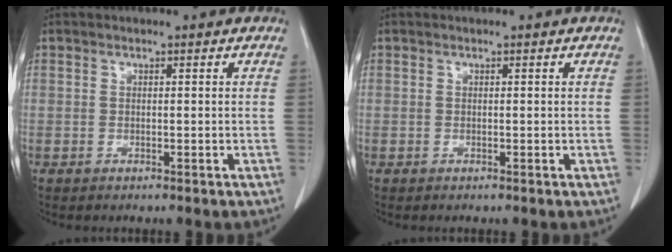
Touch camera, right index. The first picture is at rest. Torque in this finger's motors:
{"motor_torque": [-0.11, 0.09, -0.06, 0.00]}